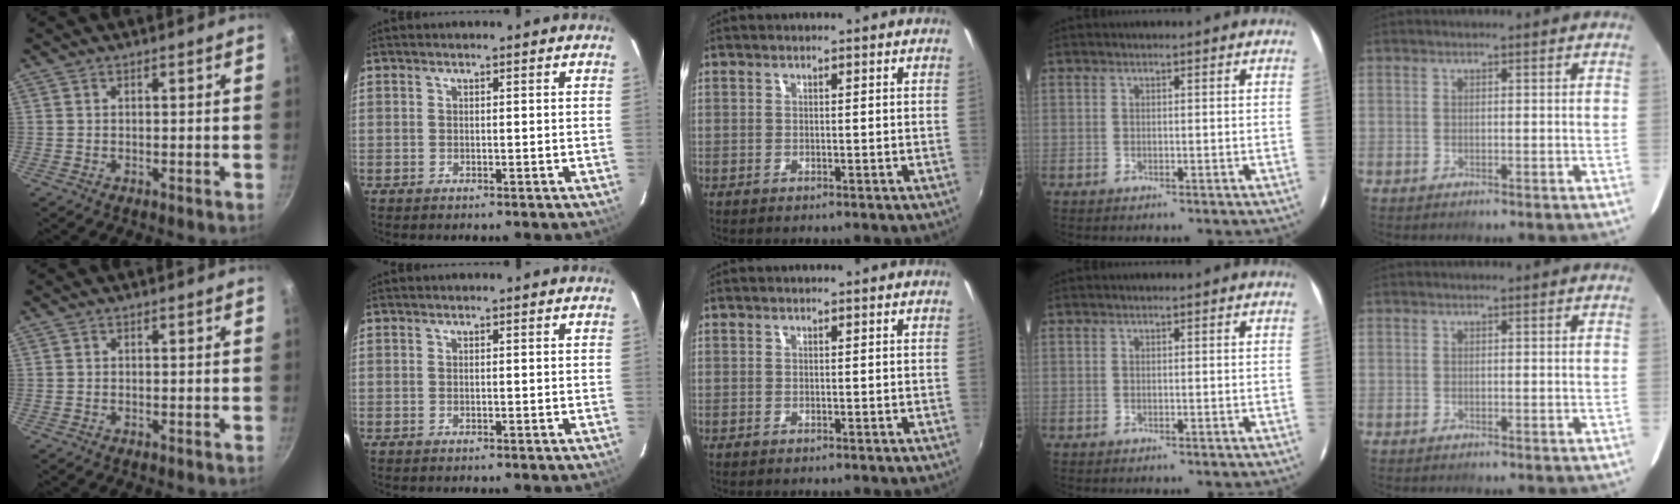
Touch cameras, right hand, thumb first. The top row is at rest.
{}